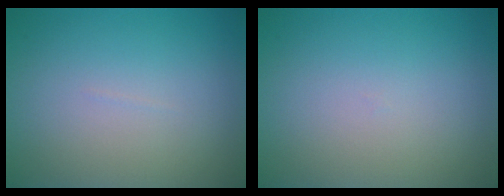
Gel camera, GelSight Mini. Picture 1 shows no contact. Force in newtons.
{"total": 0.0}